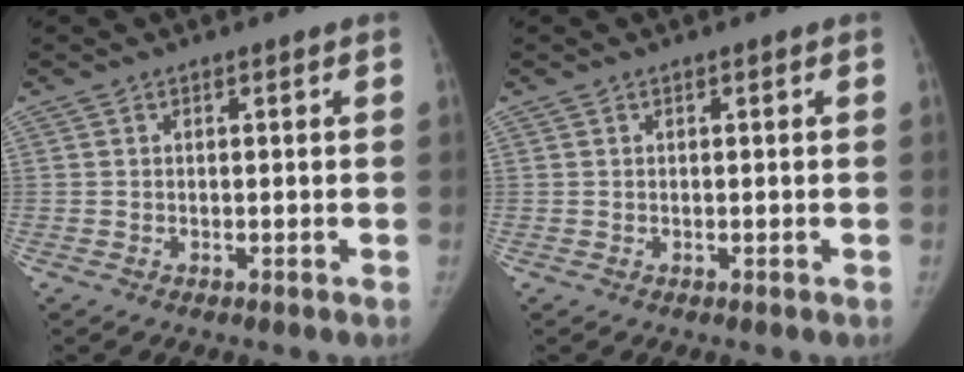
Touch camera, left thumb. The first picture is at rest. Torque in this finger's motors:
{"motor_torque": [-0.38, 0.15, -0.10, 0.43, -0.05]}